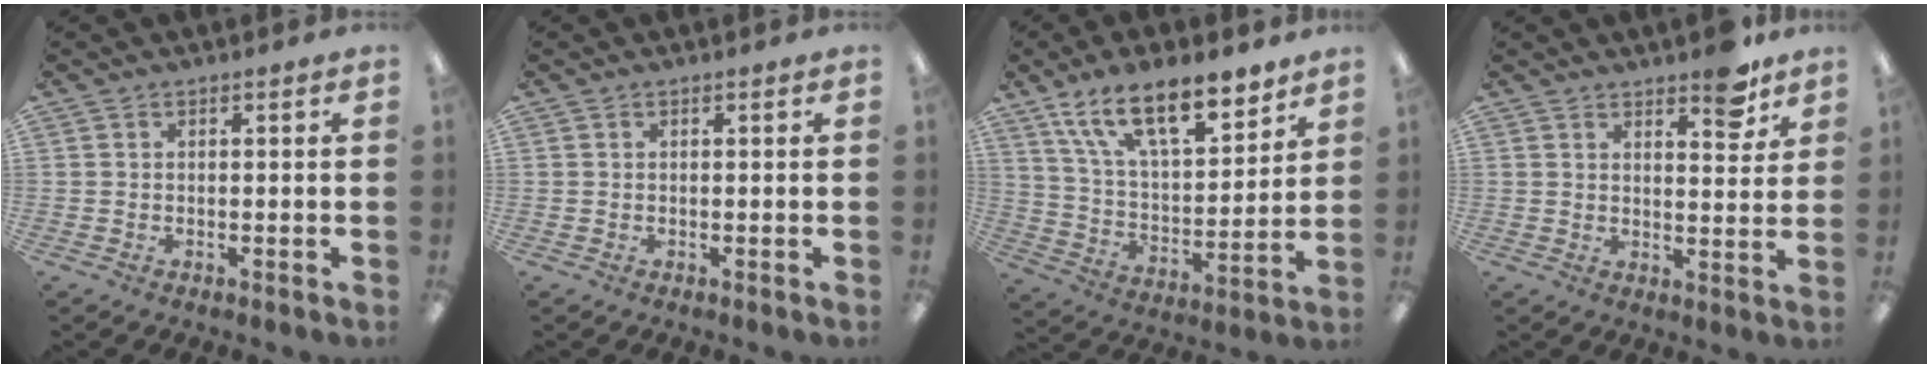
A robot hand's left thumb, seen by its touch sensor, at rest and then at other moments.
{"total": 0.0}
{"total": 17.4, "force": [12.9, 6.5, 9.7], "torque": [-0.164, -0.069, 0.224]}
{"total": 7.2, "force": [5.5, 2.6, 3.8], "torque": [-0.033, -0.035, 0.090]}